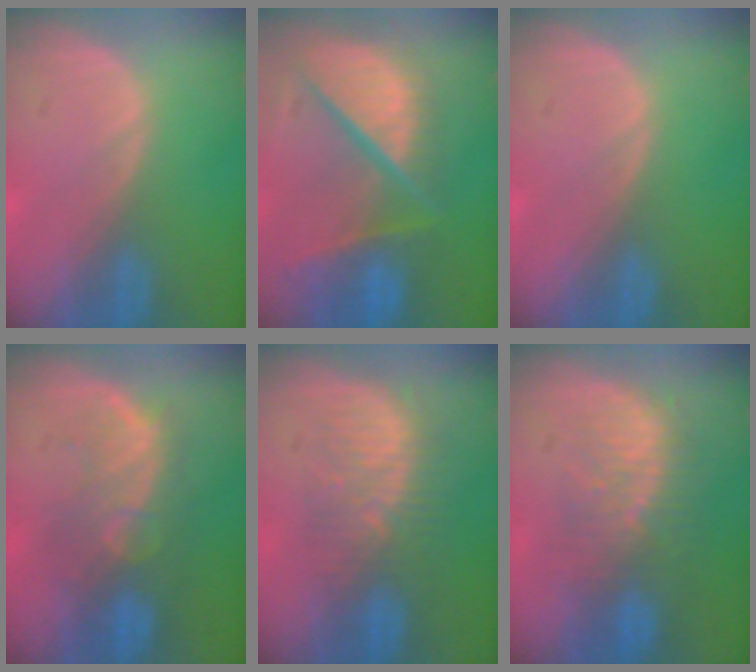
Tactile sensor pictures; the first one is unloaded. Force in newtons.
{"total": 12.1, "press": 10.0, "slide": 6.8}
{"total": 0.0}
{"total": 10.1, "press": 8.6, "slide": 5.3}
{"total": 8.3, "press": 7.8, "slide": 2.8}
{"total": 9.9, "press": 8.5, "slide": 5.0}